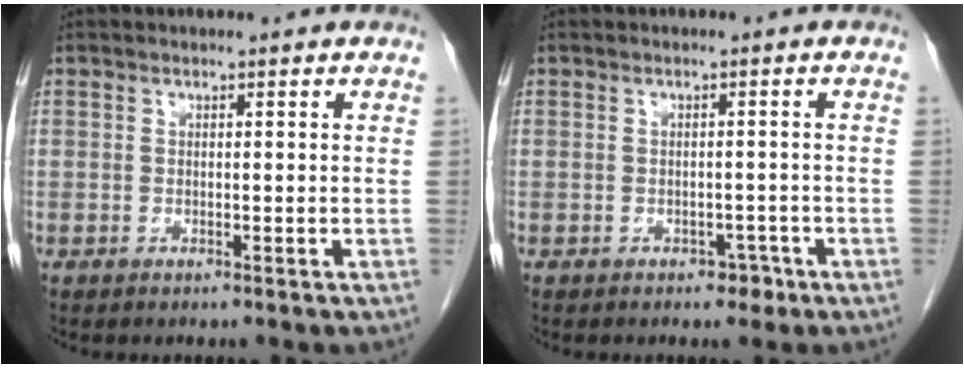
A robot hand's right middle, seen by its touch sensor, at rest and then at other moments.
{"total": 1.9, "force": [-1.1, 1.2, 0.9], "torque": [-0.010, 0.004, -0.011]}